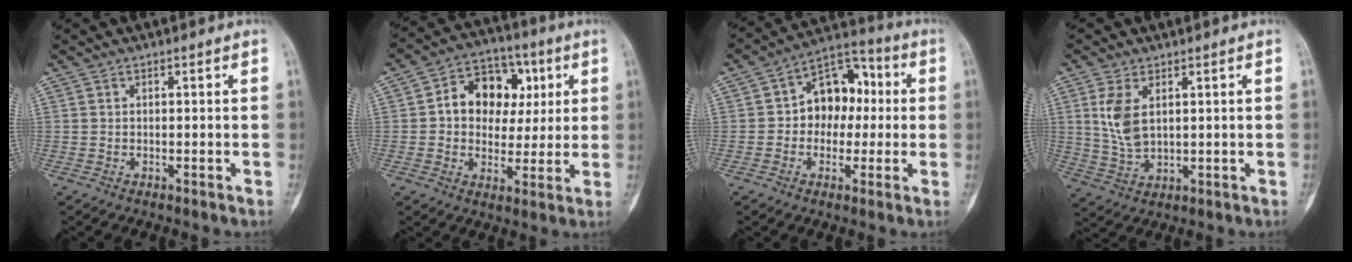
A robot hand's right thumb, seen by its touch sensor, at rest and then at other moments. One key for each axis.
{"total": 13.4, "fx": 2.7, "fy": 10.3, "fz": 8.2, "tx": -0.072, "ty": 0.015, "tz": 0.039}
{"total": 11.8, "fx": 0.5, "fy": 8.8, "fz": 7.9, "tx": -0.069, "ty": 0.038, "tz": -0.003}
{"total": 7.0, "fx": 2.1, "fy": 3.7, "fz": 5.6, "tx": -0.114, "ty": -0.008, "tz": 0.054}